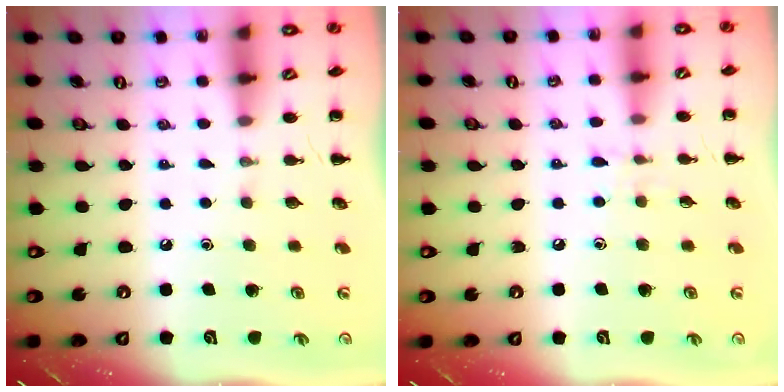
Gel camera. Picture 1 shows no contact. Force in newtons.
{"total": 4.8, "press": 4.4, "slide": 1.9}